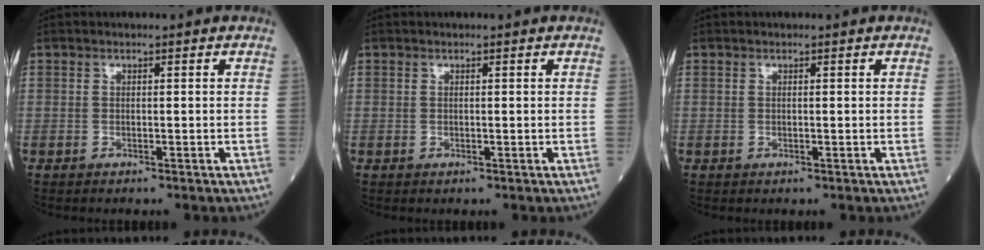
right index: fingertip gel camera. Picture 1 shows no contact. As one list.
[{"total": 0.0}, {"total": 0.0}]